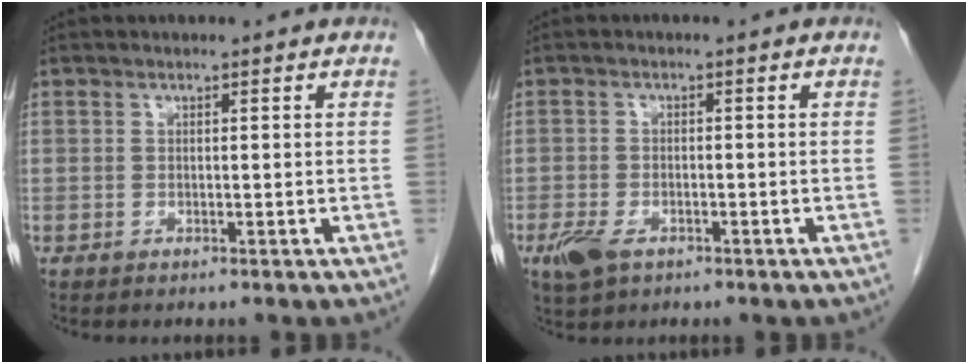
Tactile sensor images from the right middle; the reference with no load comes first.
{"total": 4.2, "force": [-2.4, 2.3, 2.6], "torque": [-0.056, -0.005, -0.036]}